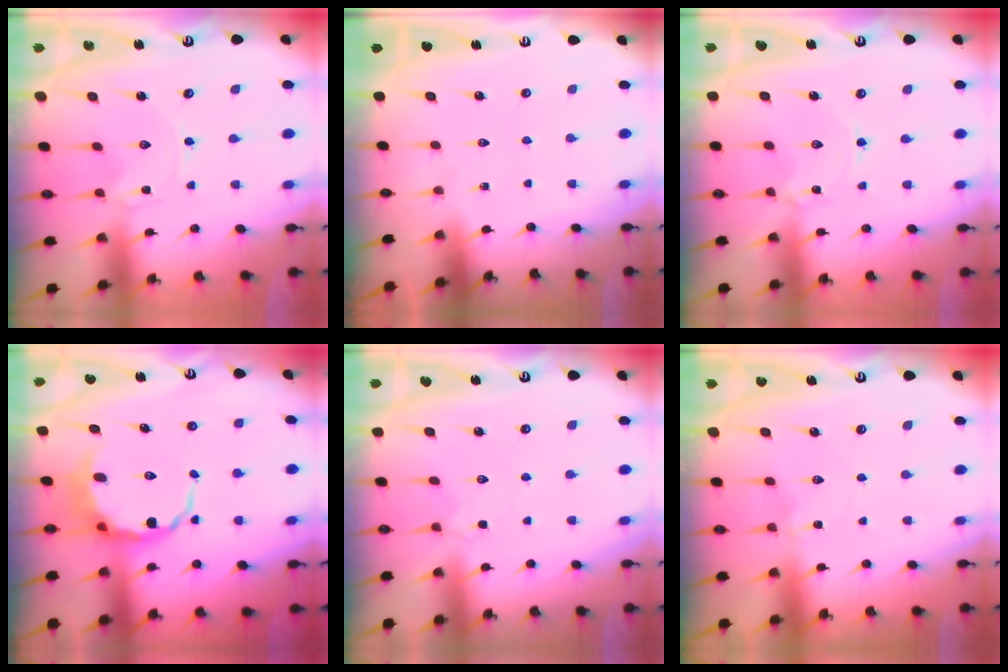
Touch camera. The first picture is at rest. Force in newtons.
{"total": 0.0}
{"total": 0.9, "press": 0.9, "slide": 0.1}
{"total": 6.5, "press": 6.2, "slide": 2.1}
{"total": 2.7, "press": 2.6, "slide": 0.6}
{"total": 0.8, "press": 0.7, "slide": 0.3}